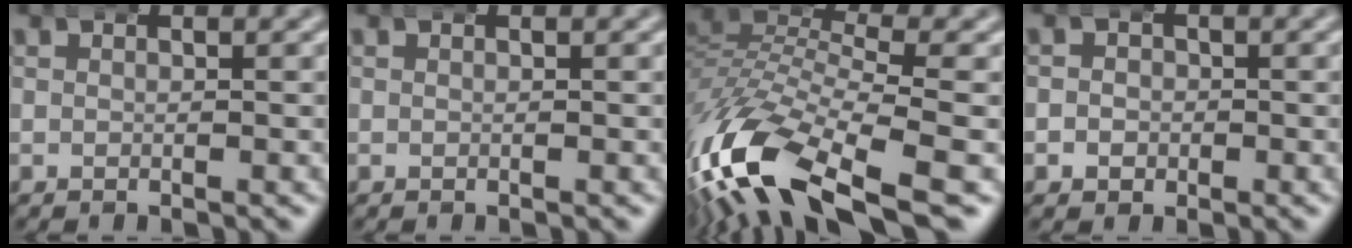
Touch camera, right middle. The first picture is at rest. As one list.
[{"total": 0.0}, {"total": 11.4, "force": [-4.9, 5.6, 8.6], "torque": [-0.201, -0.044, -0.058]}, {"total": 2.4, "force": [-0.5, 2.3, 0.4], "torque": [-0.010, -0.002, -0.014]}]